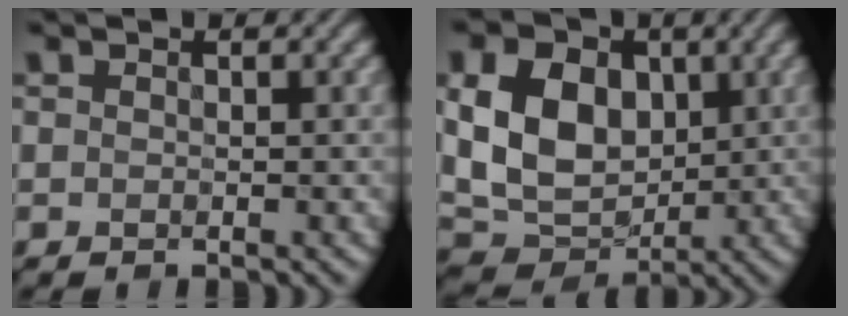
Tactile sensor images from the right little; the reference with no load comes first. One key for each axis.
{"total": 9.3, "fx": 0.9, "fy": 6.8, "fz": 6.4, "tx": -0.133, "ty": -0.001, "tz": 0.007}